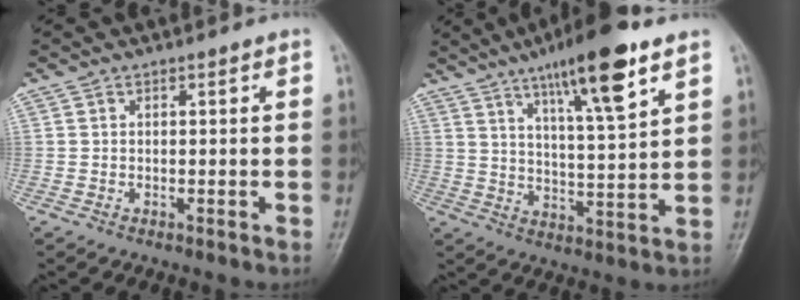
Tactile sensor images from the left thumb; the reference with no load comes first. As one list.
[{"total": 15.1, "force": [8.8, 2.7, 12.0], "torque": [-0.186, -0.036, 0.142]}]